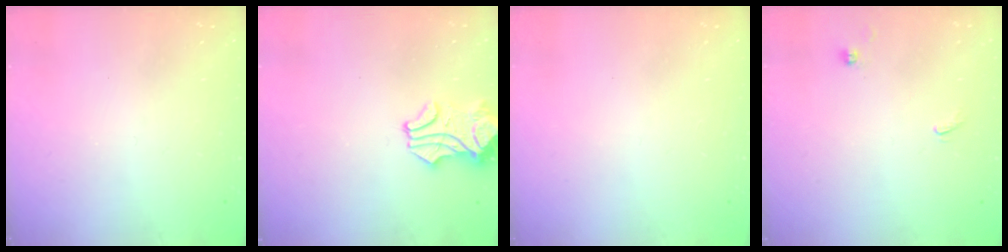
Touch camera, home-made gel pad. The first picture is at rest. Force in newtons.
{"total": 1.0, "press": 0.8, "slide": 0.6}
{"total": 0.0}
{"total": 0.5, "press": 0.4, "slide": 0.4}